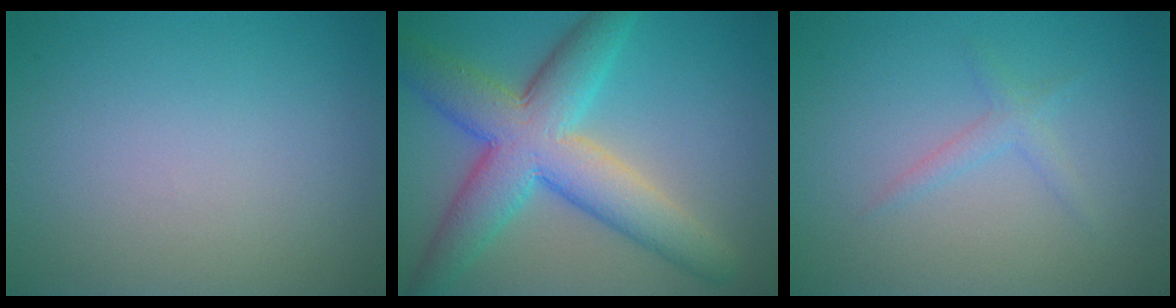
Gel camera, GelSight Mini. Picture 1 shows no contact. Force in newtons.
{"total": 9.2, "press": 9.2, "slide": 0.1}
{"total": 1.3, "press": 1.3, "slide": 0.1}